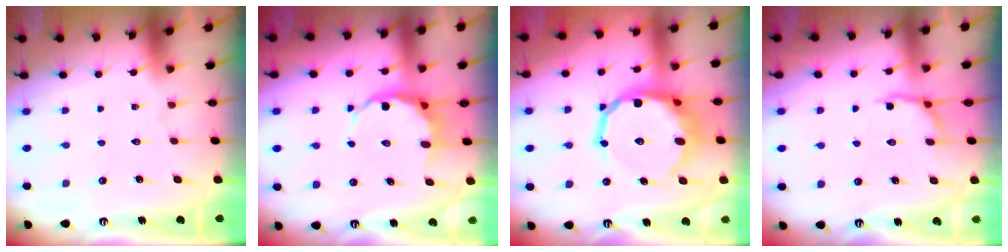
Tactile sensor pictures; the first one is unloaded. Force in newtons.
{"total": 6.1, "press": 5.9, "slide": 1.6}
{"total": 14.2, "press": 13.4, "slide": 4.6}
{"total": 3.9, "press": 3.1, "slide": 2.4}